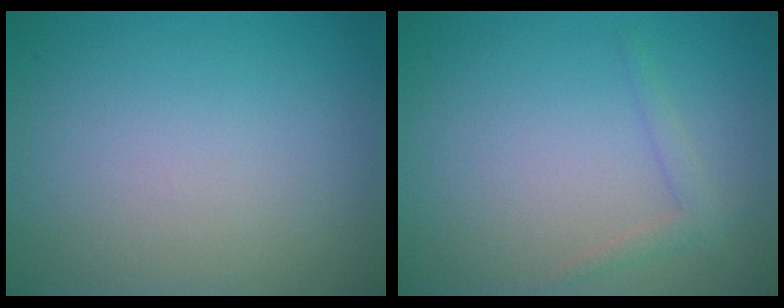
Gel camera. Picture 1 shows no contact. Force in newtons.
{"total": 1.2, "press": 1.2, "slide": 0.1}